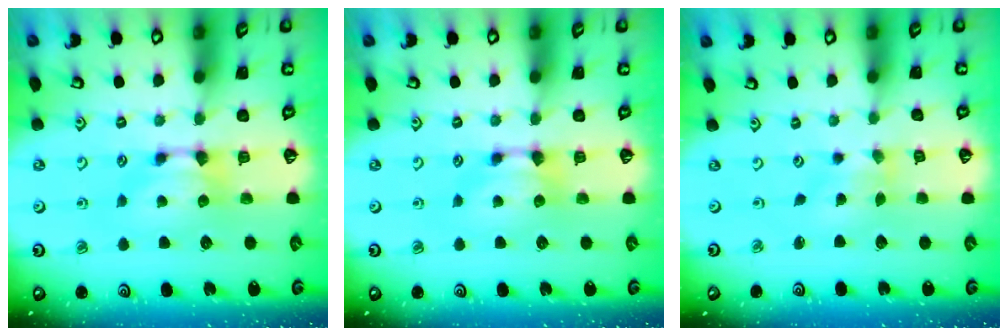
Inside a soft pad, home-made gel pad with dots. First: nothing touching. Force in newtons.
{"total": 0.0}
{"total": 2.1, "press": 1.8, "slide": 1.0}